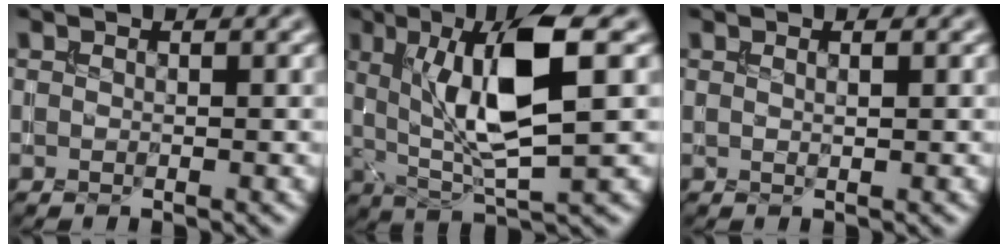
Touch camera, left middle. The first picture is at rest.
{"total": 9.3, "force": [2.0, 2.4, 8.7], "torque": [-0.157, -0.004, 0.039]}
{"total": 1.0, "force": [0.5, 0.3, 0.8], "torque": [-0.007, -0.004, 0.005]}